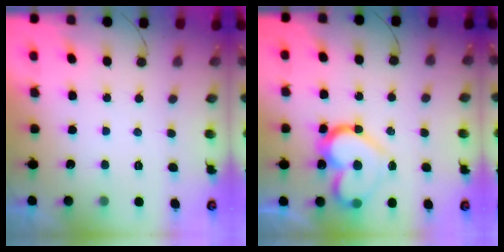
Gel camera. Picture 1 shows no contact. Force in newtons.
{"total": 16.9, "press": 16.8, "slide": 1.3}